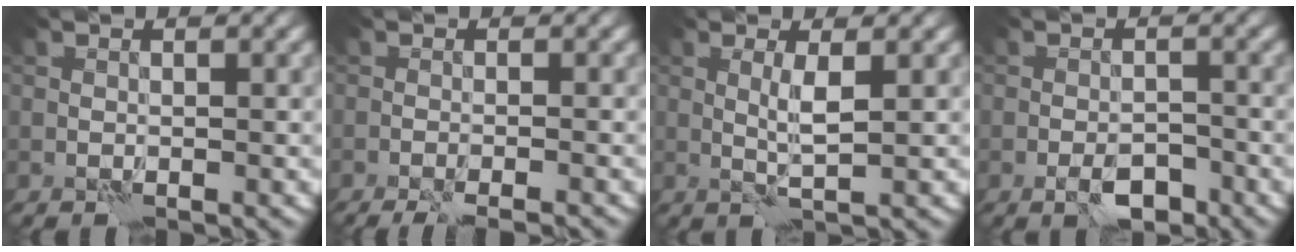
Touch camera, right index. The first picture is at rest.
{"total": 4.4, "force": [-3.7, 0.8, 2.3], "torque": [-0.034, -0.001, -0.051]}
{"total": 1.9, "force": [0.6, 0.0, 1.8], "torque": [-0.041, 0.000, 0.009]}
{"total": 3.1, "force": [-1.9, 1.3, 2.1], "torque": [-0.030, 0.003, -0.033]}